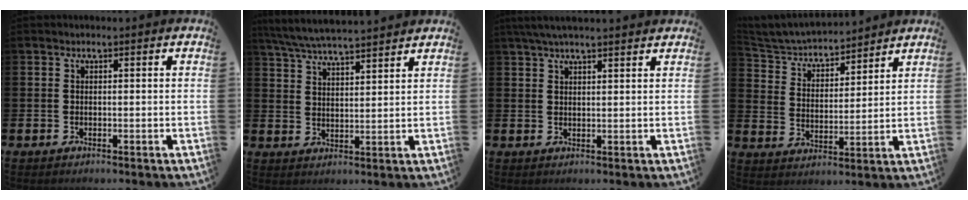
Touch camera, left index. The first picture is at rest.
{"total": 6.1, "force": [6.0, 0.3, 1.4], "torque": [-0.051, -0.029, 0.108]}
{"total": 3.9, "force": [3.4, 0.4, 1.9], "torque": [-0.041, -0.004, 0.062]}
{"total": 5.0, "force": [4.8, 1.2, 0.7], "torque": [-0.043, -0.037, 0.081]}